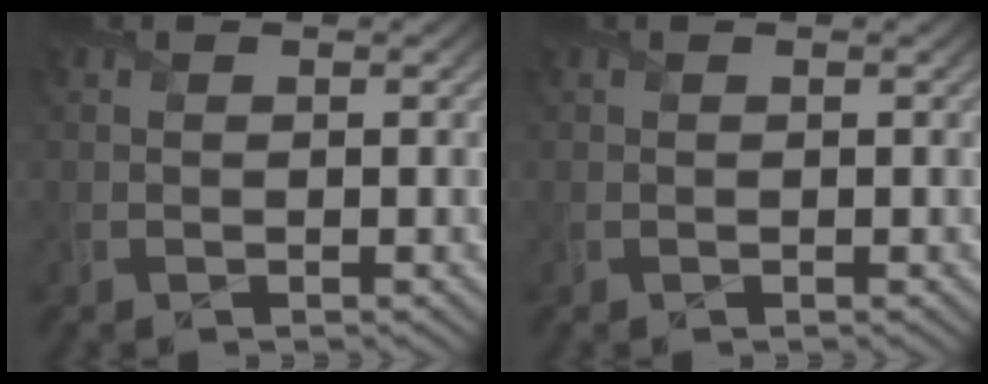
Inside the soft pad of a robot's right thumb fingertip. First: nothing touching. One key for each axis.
{"total": 0.0}